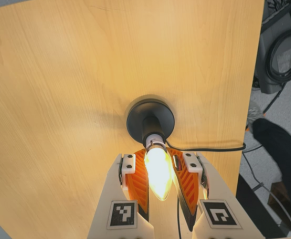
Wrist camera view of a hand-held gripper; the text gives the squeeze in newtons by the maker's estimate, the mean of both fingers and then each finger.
{"total": 21.1, "left": 17.3, "right": 24.9}